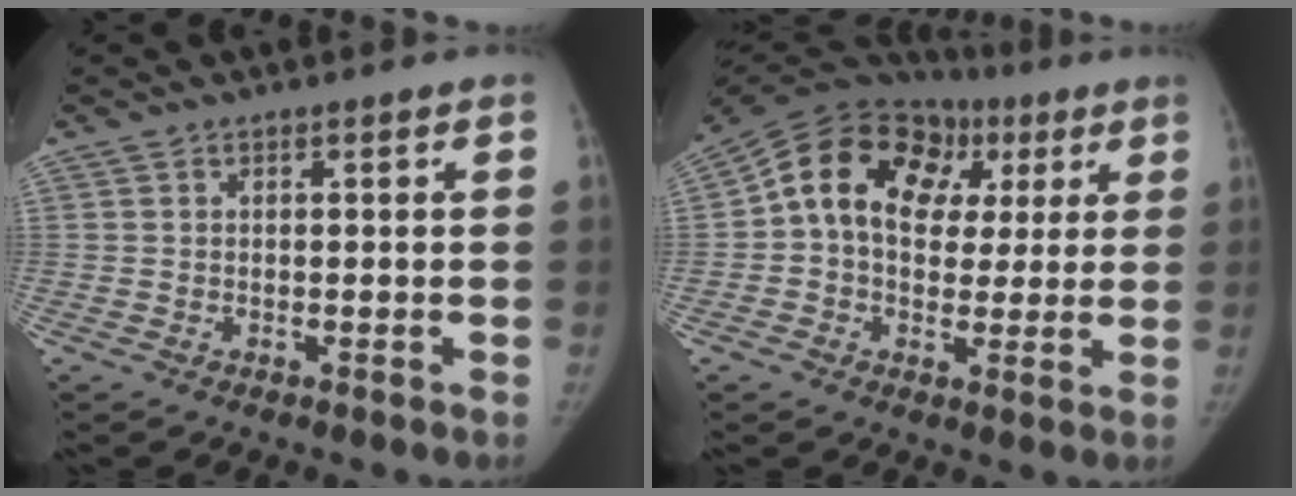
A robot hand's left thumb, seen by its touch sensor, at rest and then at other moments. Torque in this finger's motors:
{"motor_torque": [-0.26, 1.43, 0.81, 0.83, 0.15]}